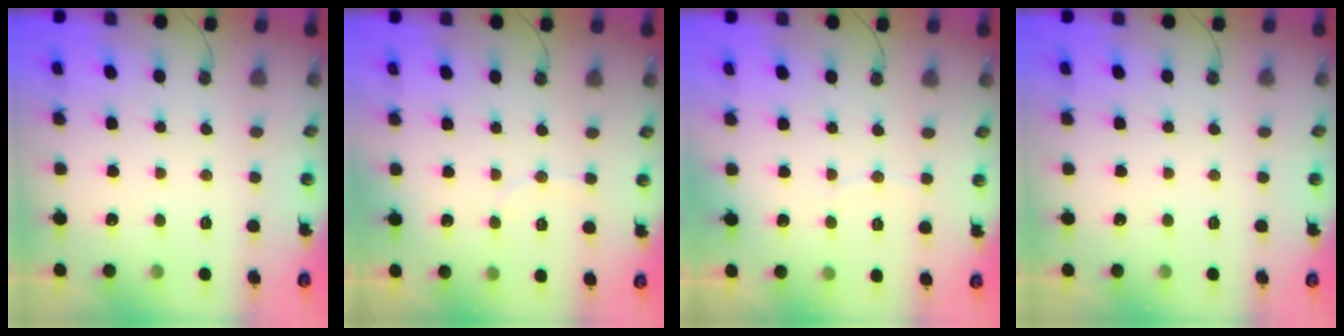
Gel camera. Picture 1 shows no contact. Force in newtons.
{"total": 3.2, "press": 3.2, "slide": 0.6}
{"total": 2.4, "press": 2.4, "slide": 0.3}
{"total": 0.0}